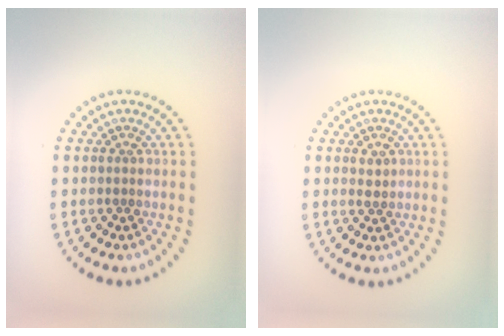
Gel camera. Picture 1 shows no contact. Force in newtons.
{"total": 1.0, "press": 1.0, "slide": 0.2}